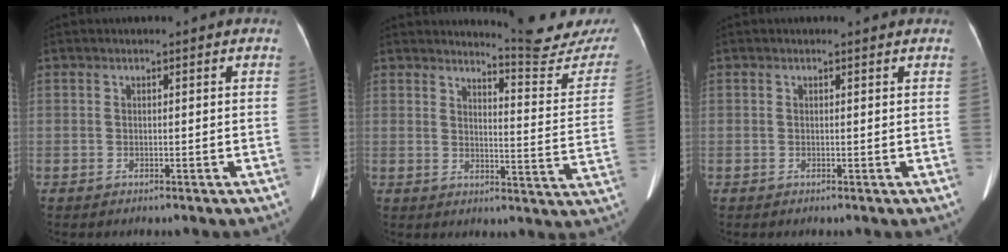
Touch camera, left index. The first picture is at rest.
{"total": 13.5, "force": [13.3, -0.7, 2.2], "torque": [-0.019, -0.103, 0.145]}
{"total": 0.8, "force": [0.8, 0.0, 0.1], "torque": [-0.008, -0.002, 0.009]}